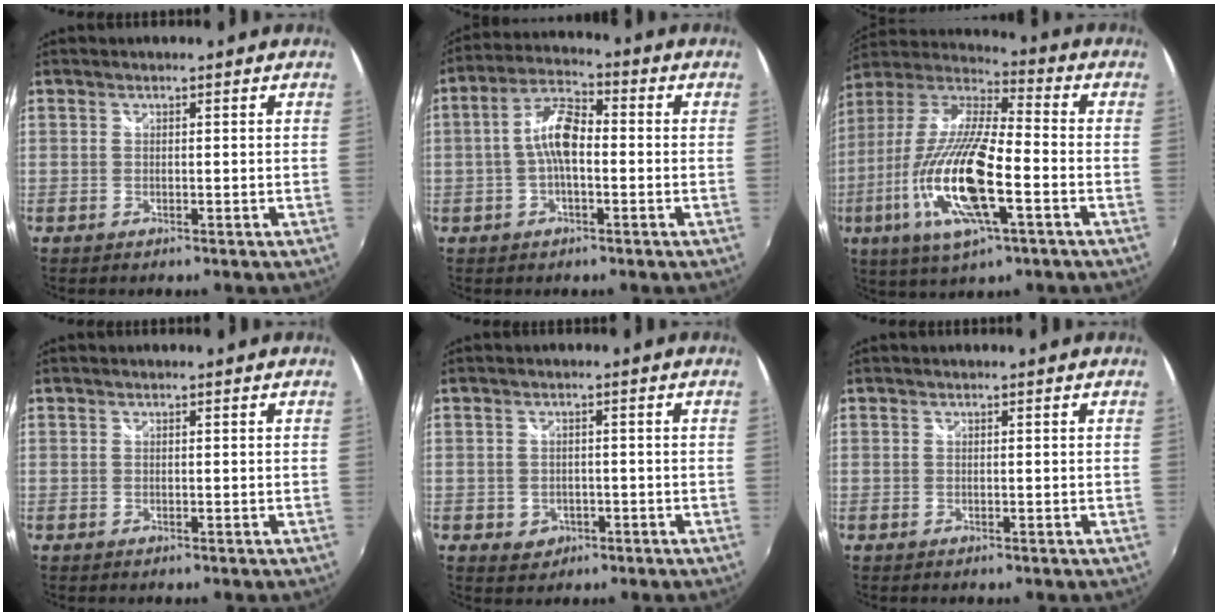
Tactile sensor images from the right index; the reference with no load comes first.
{"total": 7.7, "force": [-0.9, 3.1, 7.0], "torque": [-0.144, 0.021, -0.020]}
{"total": 20.9, "force": [-6.6, 5.5, 19.0], "torque": [-0.385, -0.027, -0.132]}
{"total": 0.0}
{"total": 3.5, "force": [-1.2, 3.1, 1.1], "torque": [-0.030, 0.003, -0.009]}
{"total": 0.0}